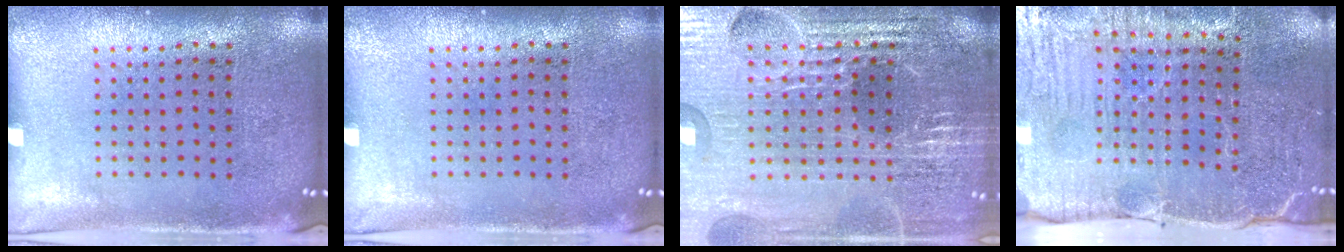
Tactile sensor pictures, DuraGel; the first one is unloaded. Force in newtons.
{"total": 0.0}
{"total": 5.2, "press": 4.8, "slide": 2.0}
{"total": 3.9, "press": 3.8, "slide": 0.8}